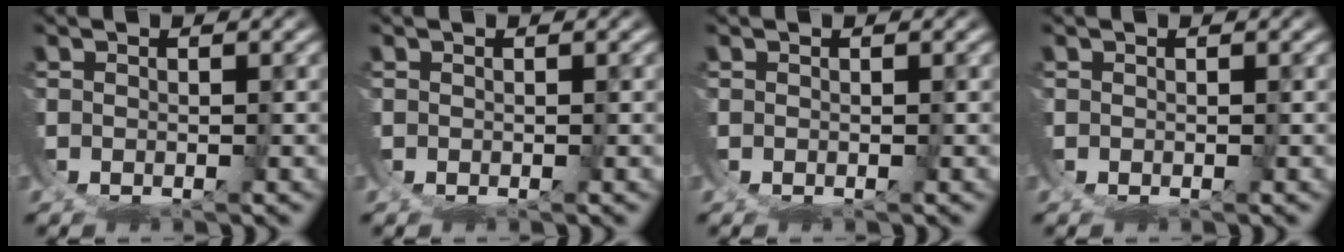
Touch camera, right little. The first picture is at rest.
{"total": 0.0}
{"total": 0.0}
{"total": 0.0}